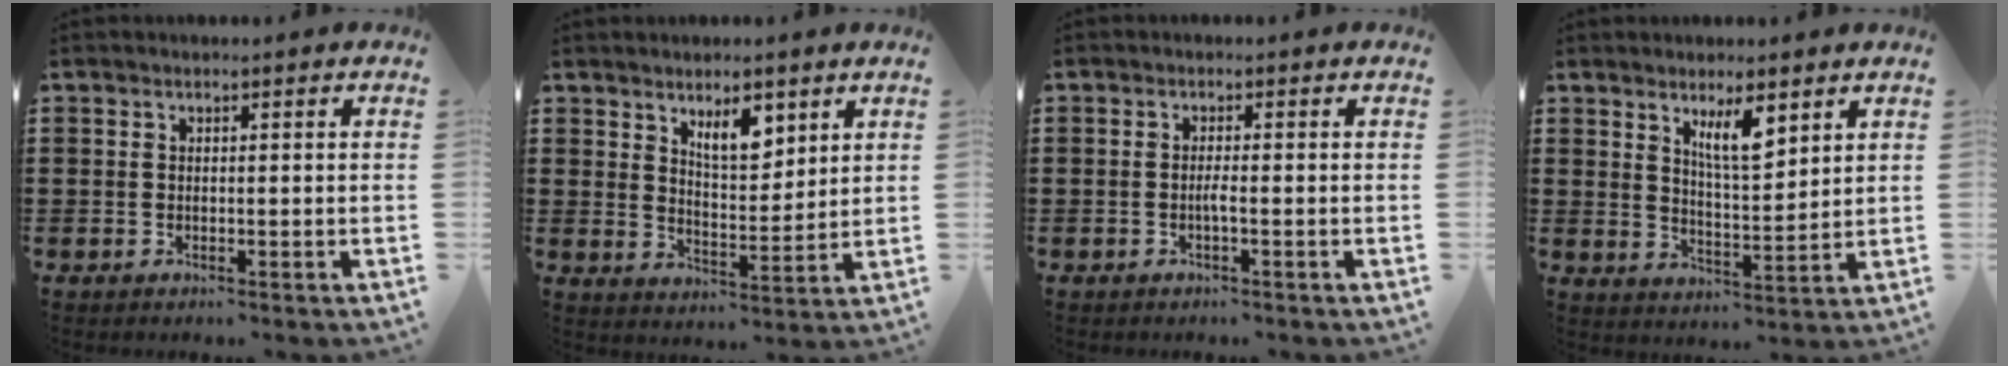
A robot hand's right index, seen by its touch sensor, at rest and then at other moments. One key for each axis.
{"total": 6.0, "fx": 3.9, "fy": 2.5, "fz": 3.9, "tx": -0.062, "ty": -0.009, "tz": 0.064}
{"total": 1.4, "fx": -0.5, "fy": -0.1, "fz": 1.3, "tx": -0.025, "ty": -0.003, "tz": -0.010}
{"total": 6.2, "fx": 3.8, "fy": 1.7, "fz": 4.6, "tx": -0.091, "ty": -0.002, "tz": 0.063}